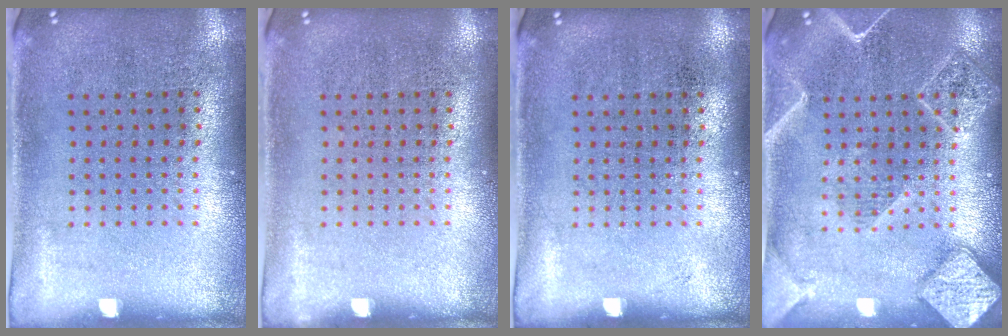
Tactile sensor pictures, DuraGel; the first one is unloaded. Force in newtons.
{"total": 0.0}
{"total": 0.0}
{"total": 2.1, "press": 2.1, "slide": 0.3}